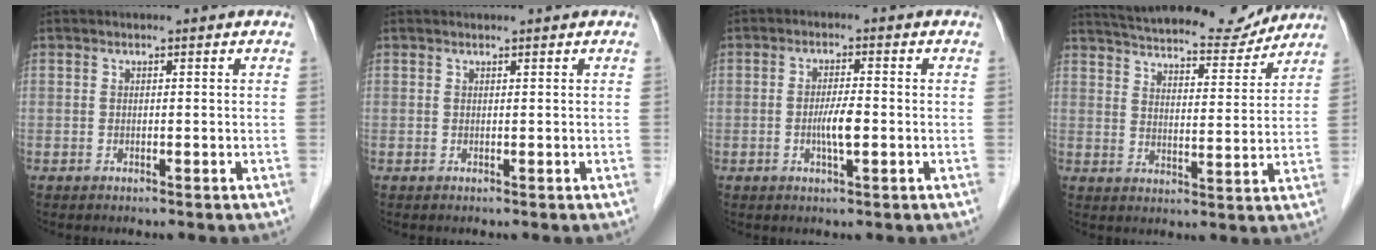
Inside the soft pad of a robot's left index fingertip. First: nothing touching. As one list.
[{"total": 0.5, "force": [0.5, 0.0, 0.1], "torque": [-0.003, 0.003, 0.009]}, {"total": 3.8, "force": [-0.8, 0.6, 3.6], "torque": [-0.072, -0.002, -0.015]}, {"total": 17.9, "force": [16.7, 3.4, 5.5], "torque": [-0.090, 0.004, 0.236]}]